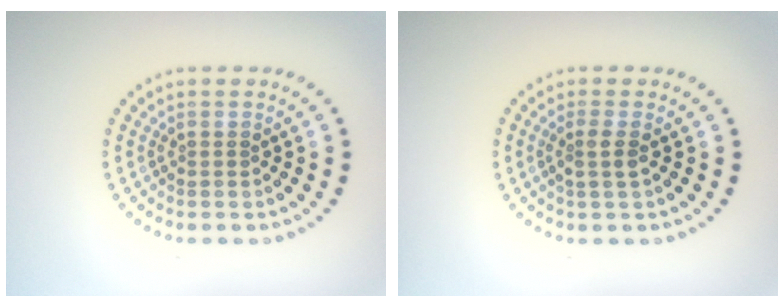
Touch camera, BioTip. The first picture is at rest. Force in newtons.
{"total": 1.6, "press": 1.3, "slide": 0.9}